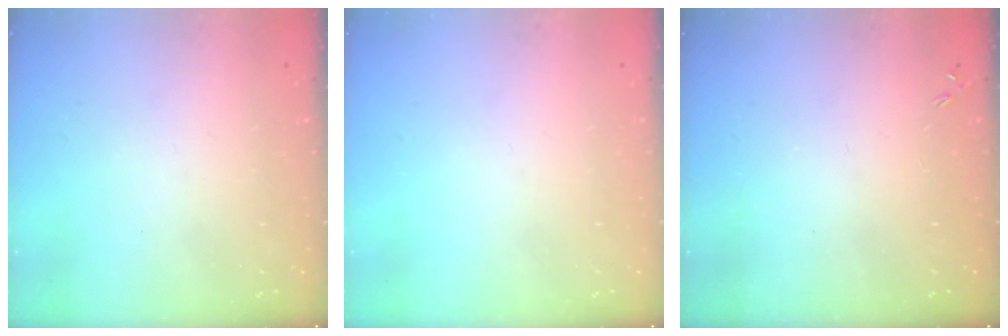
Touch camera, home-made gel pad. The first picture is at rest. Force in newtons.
{"total": 0.0}
{"total": 0.0}